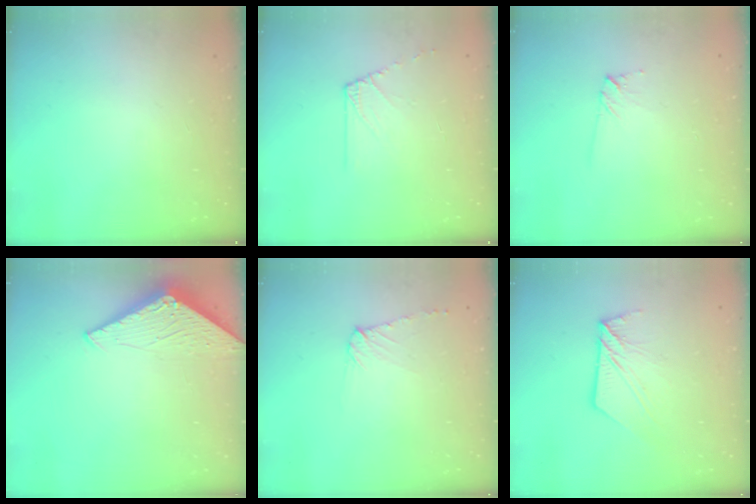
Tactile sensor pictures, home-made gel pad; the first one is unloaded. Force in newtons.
{"total": 5.8, "press": 5.7, "slide": 0.9}
{"total": 5.6, "press": 5.5, "slide": 0.9}
{"total": 2.9, "press": 2.9, "slide": 0.2}
{"total": 5.6, "press": 5.6, "slide": 0.6}
{"total": 8.0, "press": 8.0, "slide": 0.2}